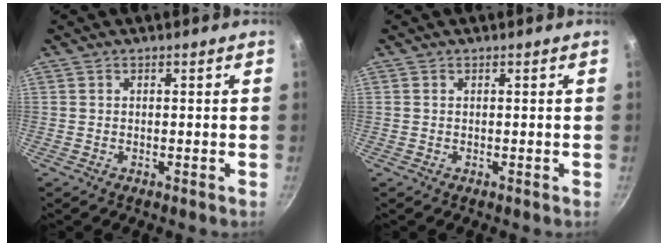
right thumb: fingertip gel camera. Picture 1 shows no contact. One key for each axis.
{"total": 0.0}